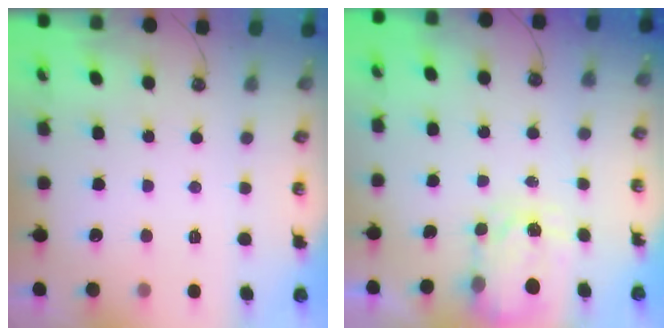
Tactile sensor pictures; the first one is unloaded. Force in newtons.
{"total": 4.0, "press": 3.9, "slide": 0.6}